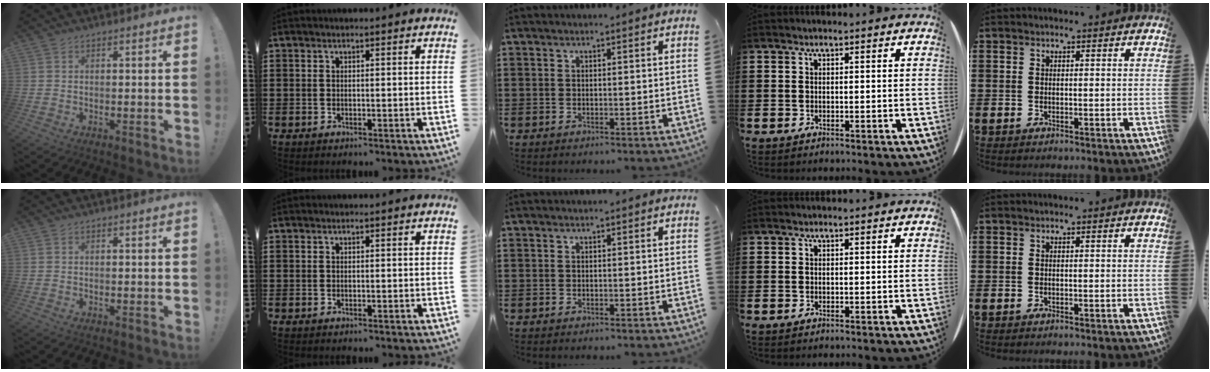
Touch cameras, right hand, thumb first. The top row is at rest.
{}